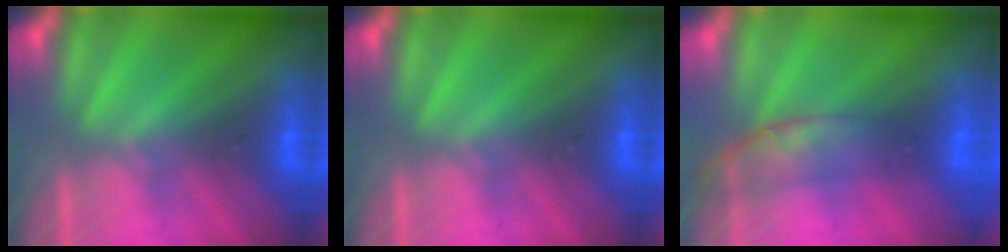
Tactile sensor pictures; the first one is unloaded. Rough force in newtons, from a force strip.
{"total": 0.0}
{"total": 2.7}